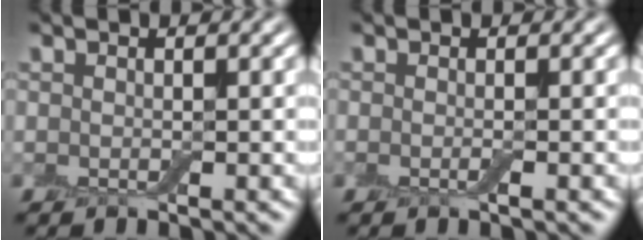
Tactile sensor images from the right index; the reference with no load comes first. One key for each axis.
{"total": 1.0, "fx": -0.3, "fy": 0.1, "fz": 0.9, "tx": -0.016, "ty": -0.006, "tz": -0.007}